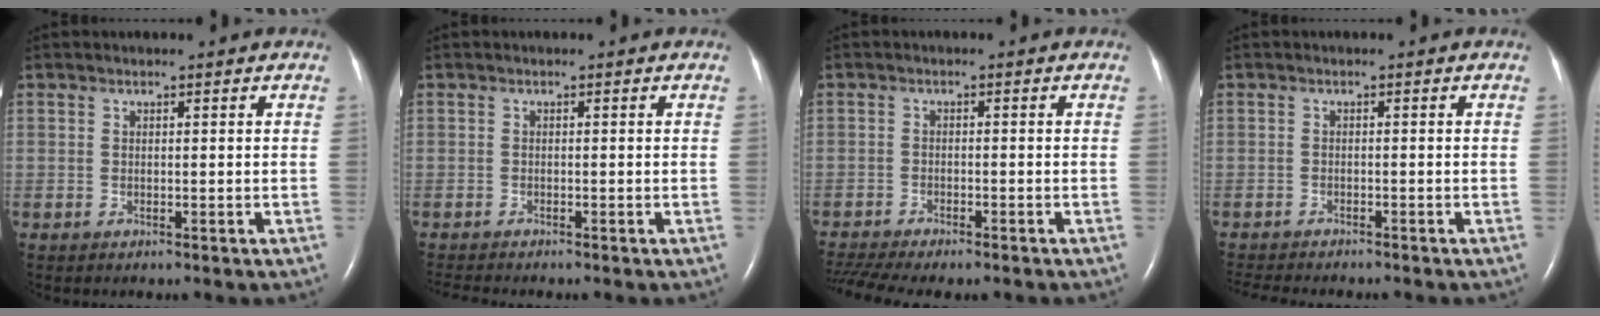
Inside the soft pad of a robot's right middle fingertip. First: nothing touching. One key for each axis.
{"total": 2.5, "fx": -2.4, "fy": -0.1, "fz": 0.8, "tx": -0.011, "ty": -0.009, "tz": -0.039}
{"total": 9.9, "fx": -8.5, "fy": 1.8, "fz": 4.8, "tx": -0.089, "ty": -0.001, "tz": -0.131}
{"total": 7.4, "fx": -6.7, "fy": 1.3, "fz": 2.9, "tx": -0.041, "ty": -0.008, "tz": -0.097}